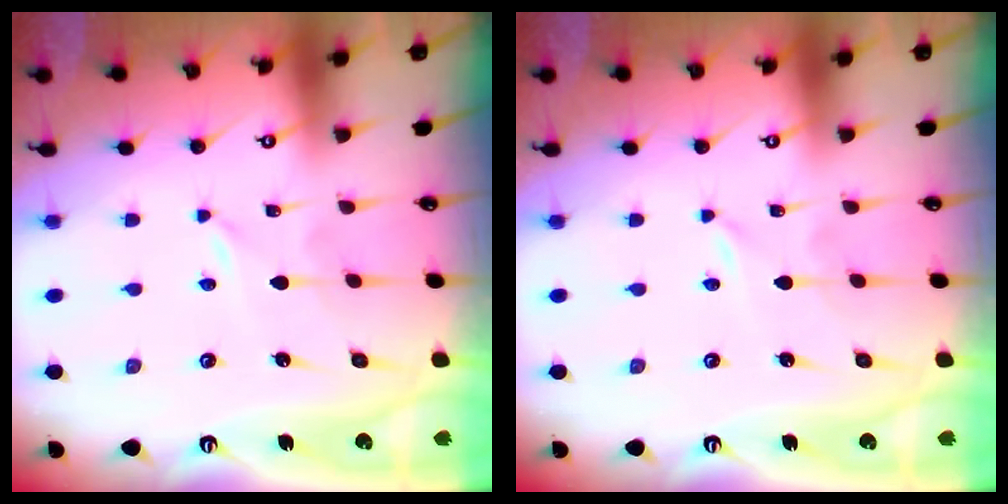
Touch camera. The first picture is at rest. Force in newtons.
{"total": 0.0}